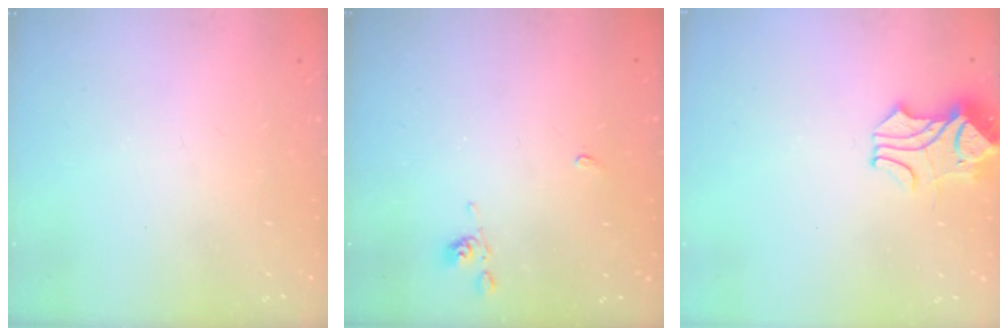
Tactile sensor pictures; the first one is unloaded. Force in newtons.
{"total": 2.2, "press": 2.1, "slide": 0.6}
{"total": 2.0, "press": 1.7, "slide": 1.1}